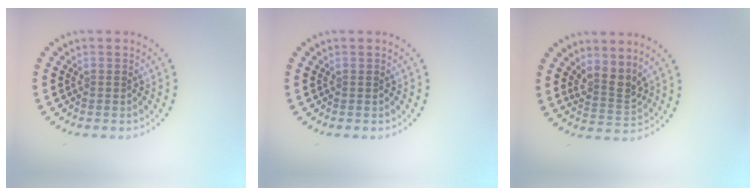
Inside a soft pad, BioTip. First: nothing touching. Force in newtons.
{"total": 0.0}
{"total": 2.8, "press": 2.0, "slide": 2.0}